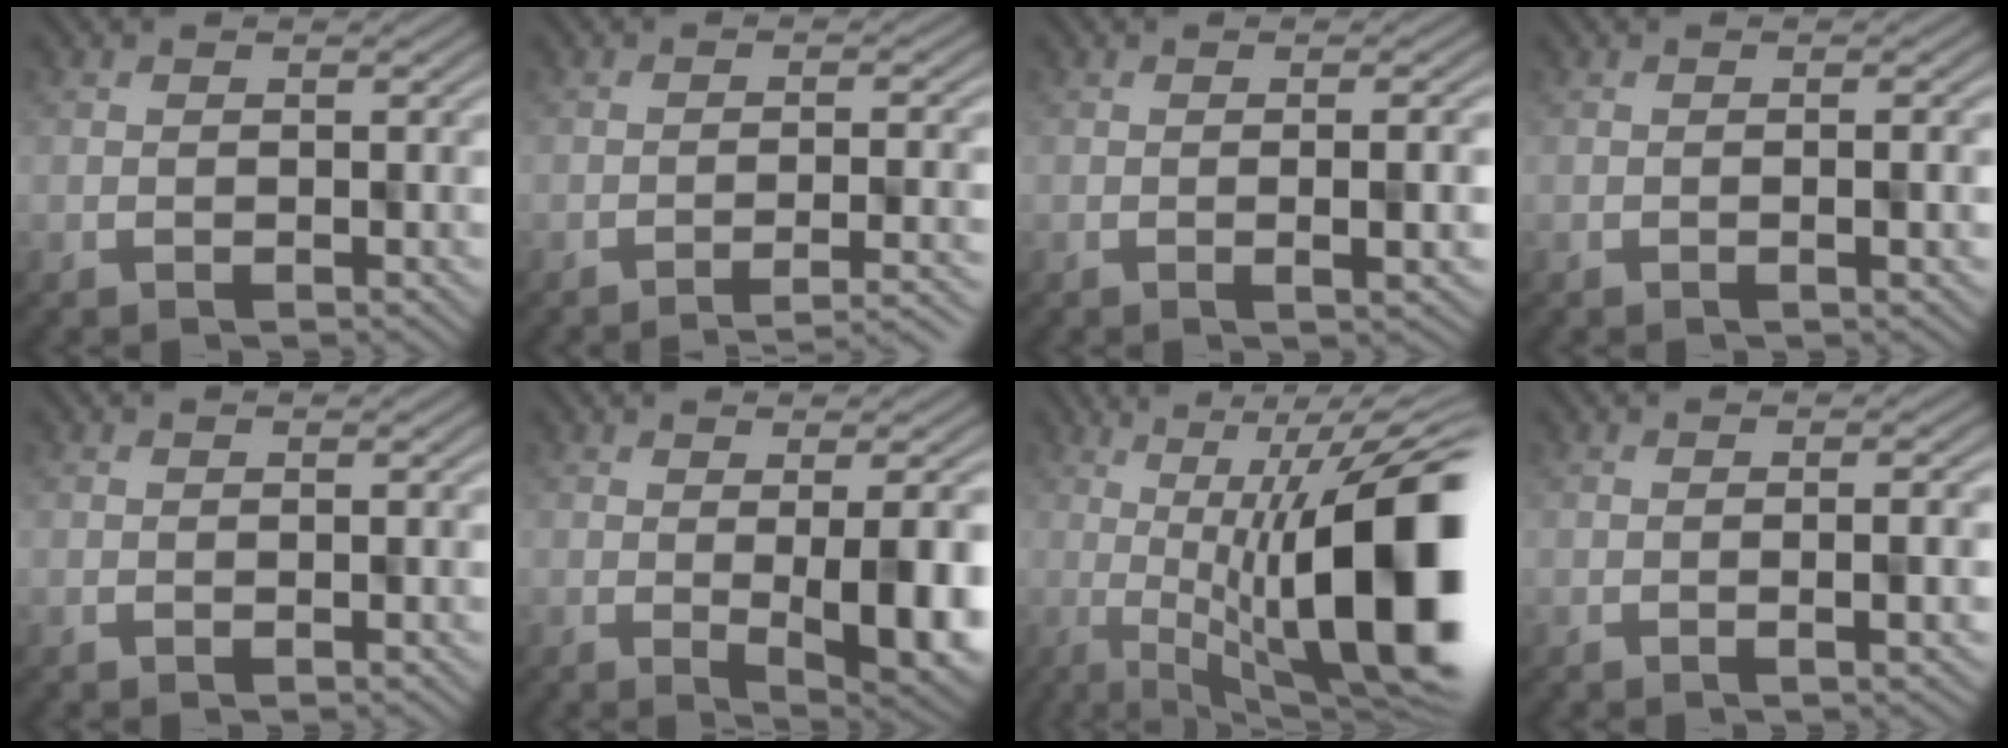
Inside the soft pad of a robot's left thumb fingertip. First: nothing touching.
{"total": 4.7, "force": [-3.5, 0.5, 3.0], "torque": [-0.046, 0.009, -0.046]}
{"total": 3.2, "force": [-0.5, 0.6, 3.1], "torque": [-0.042, 0.001, -0.006]}
{"total": 1.6, "force": [-0.1, 0.2, 1.6], "torque": [-0.022, 0.006, -0.006]}
{"total": 0.0}
{"total": 8.7, "force": [-1.0, 2.9, 8.1], "torque": [-0.099, -0.014, 0.006]}
{"total": 18.3, "force": [-0.6, 6.0, 17.2], "torque": [-0.230, -0.011, 0.003]}
{"total": 2.4, "force": [-0.5, 0.2, 2.3], "torque": [-0.029, 0.006, -0.014]}